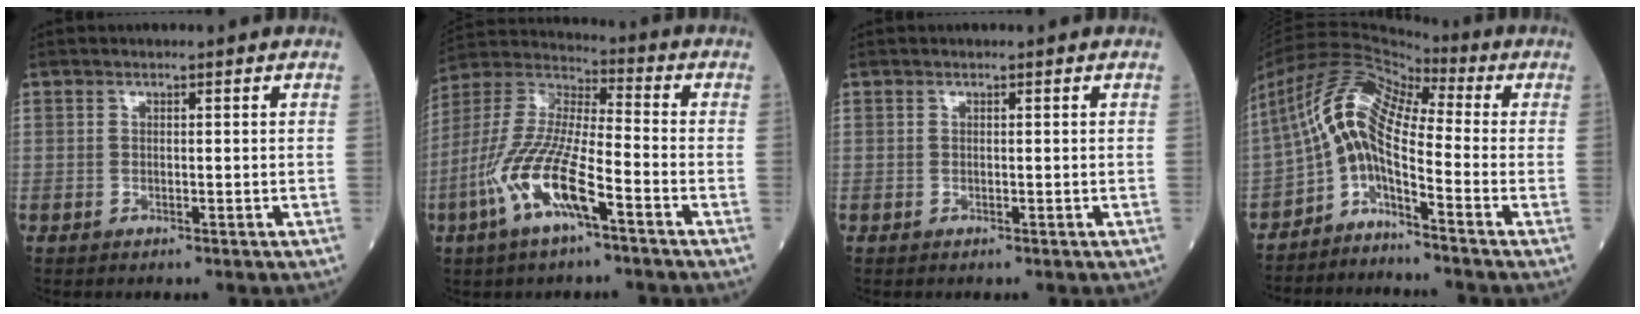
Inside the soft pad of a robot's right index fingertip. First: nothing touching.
{"total": 13.8, "force": [-6.1, 2.8, 12.0], "torque": [-0.263, -0.005, -0.121]}
{"total": 0.0}
{"total": 9.5, "force": [-2.8, 3.2, 8.5], "torque": [-0.173, 0.042, -0.056]}